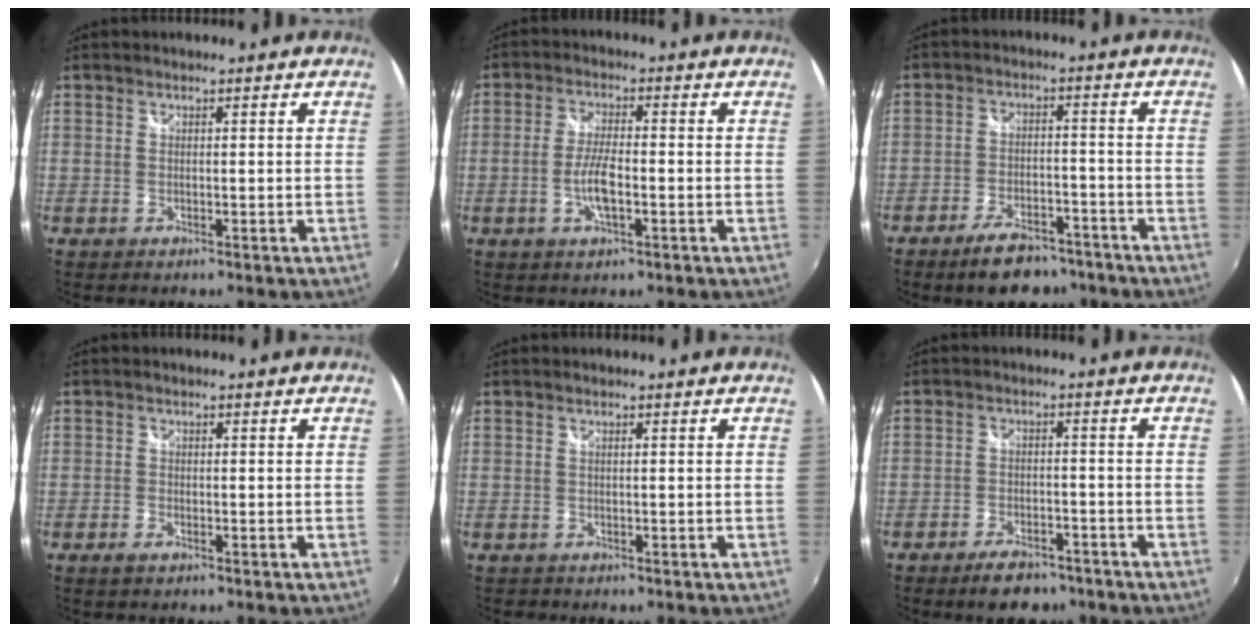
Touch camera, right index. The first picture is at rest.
{"total": 5.7, "force": [-1.8, 1.5, 5.2], "torque": [-0.108, -0.002, -0.034]}
{"total": 10.4, "force": [-8.0, 4.4, 4.9], "torque": [-0.106, 0.011, -0.118]}
{"total": 1.5, "force": [-1.0, 0.7, 0.9], "torque": [-0.018, -0.003, -0.019]}
{"total": 0.0}
{"total": 7.6, "force": [-5.8, 3.4, 3.5], "torque": [-0.081, 0.006, -0.085]}